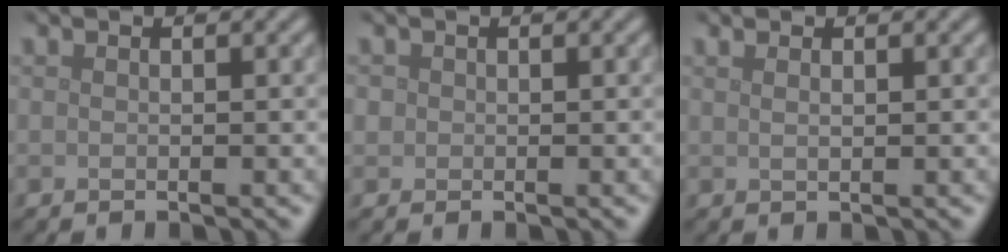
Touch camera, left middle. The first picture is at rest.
{"total": 0.8, "force": [0.1, 0.8, 0.1], "torque": [0.003, 0.000, -0.002]}
{"total": 1.0, "force": [0.6, 0.3, 0.7], "torque": [-0.011, -0.002, 0.014]}